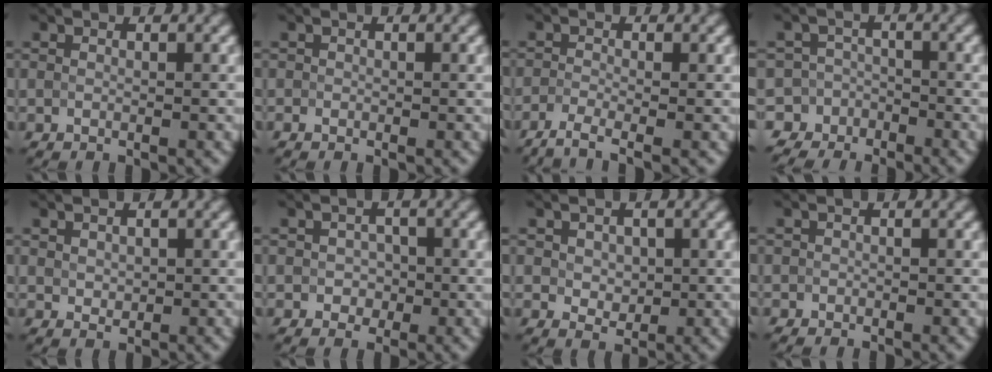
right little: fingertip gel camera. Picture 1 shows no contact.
{"total": 0.8, "force": [-0.7, -0.2, -0.2], "torque": [0.002, -0.005, -0.001]}
{"total": 2.9, "force": [-2.6, 0.2, 1.2], "torque": [-0.022, -0.004, -0.055]}
{"total": 6.1, "force": [-5.1, 3.3, -1.1], "torque": [0.037, -0.007, -0.087]}
{"total": 0.7, "force": [0.0, 0.6, -0.1], "torque": [-0.003, 0.003, 0.010]}
{"total": 1.3, "force": [-0.8, 1.1, -0.1], "torque": [-0.003, -0.005, -0.010]}
{"total": 1.5, "force": [-0.3, 1.4, 0.5], "torque": [-0.015, -0.002, 0.002]}
{"total": 1.4, "force": [-1.2, 0.1, -0.6], "torque": [0.007, -0.011, -0.011]}